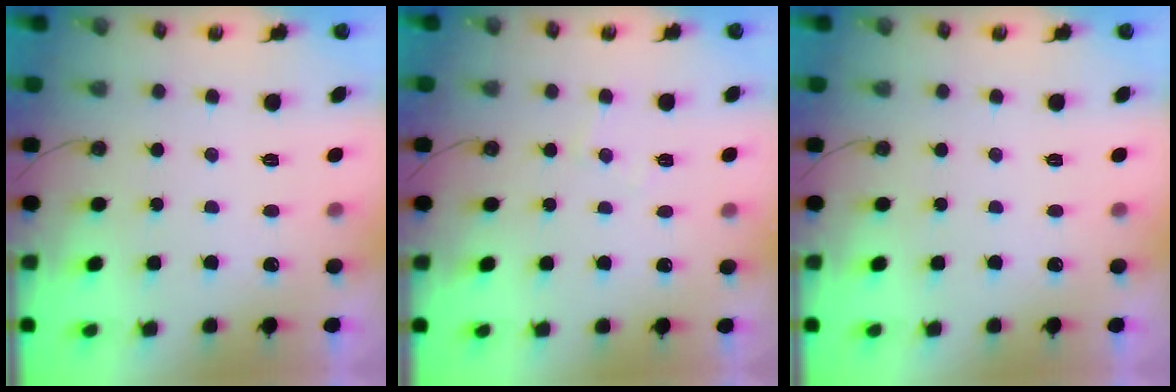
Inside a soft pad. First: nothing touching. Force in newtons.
{"total": 4.6, "press": 4.6, "slide": 0.6}
{"total": 0.0}